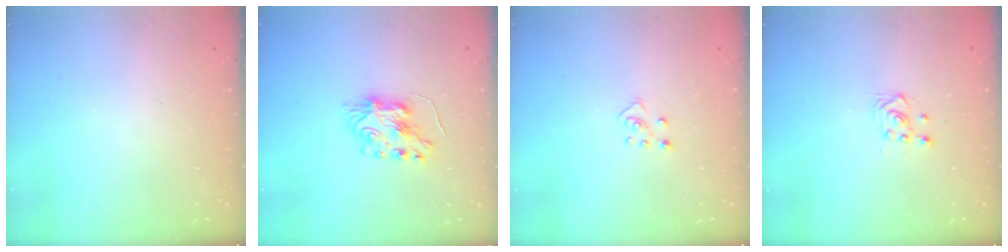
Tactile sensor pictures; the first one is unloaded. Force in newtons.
{"total": 8.7, "press": 8.6, "slide": 0.9}
{"total": 4.6, "press": 4.6, "slide": 0.3}
{"total": 2.8, "press": 2.7, "slide": 0.7}